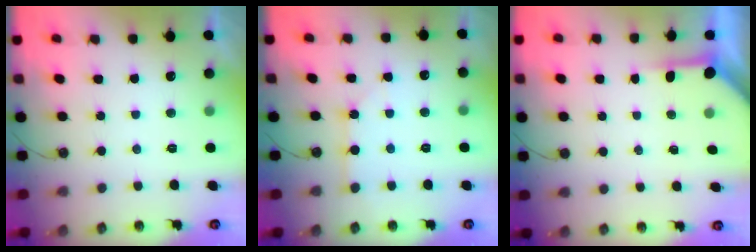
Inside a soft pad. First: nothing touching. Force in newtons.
{"total": 1.8, "press": 1.8, "slide": 0.3}
{"total": 3.9, "press": 3.9, "slide": 0.4}